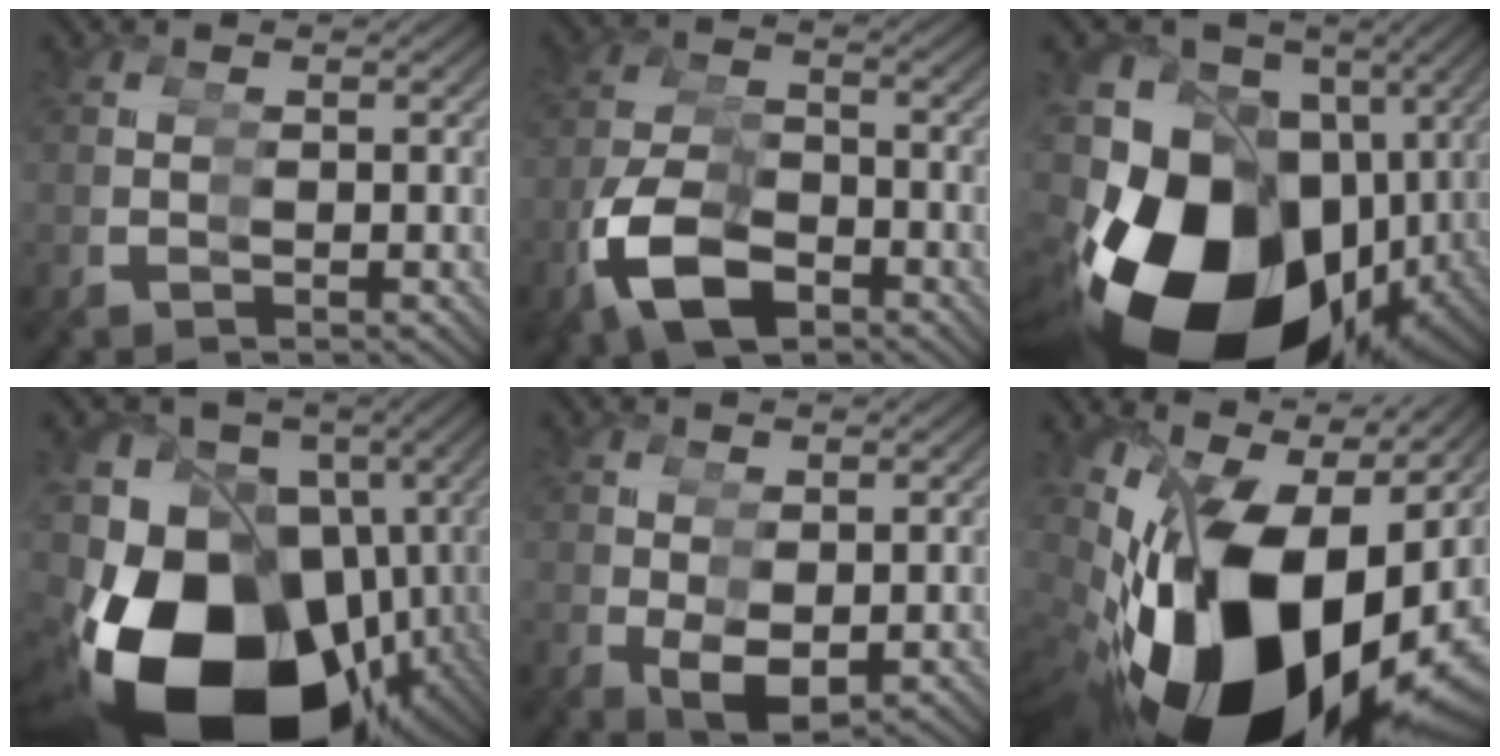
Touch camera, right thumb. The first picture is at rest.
{"total": 6.7, "force": [-2.3, 5.2, 3.5], "torque": [-0.099, -0.018, -0.026]}
{"total": 26.0, "force": [-3.9, 18.0, 18.3], "torque": [-0.317, -0.037, -0.045]}
{"total": 27.4, "force": [-6.1, 18.9, 18.9], "torque": [-0.329, -0.061, -0.072]}
{"total": 4.4, "force": [-1.0, 2.7, 3.4], "torque": [-0.061, -0.007, -0.005]}
{"total": 19.7, "force": [-1.7, 11.5, 15.9], "torque": [-0.325, -0.019, 0.000]}